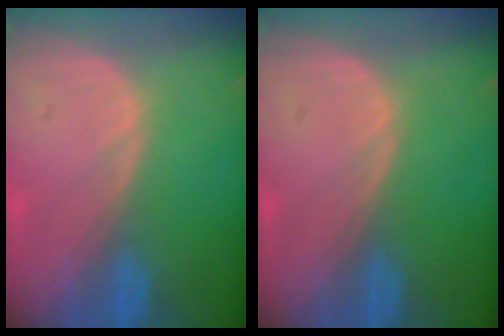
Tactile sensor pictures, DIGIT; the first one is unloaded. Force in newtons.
{"total": 0.0}